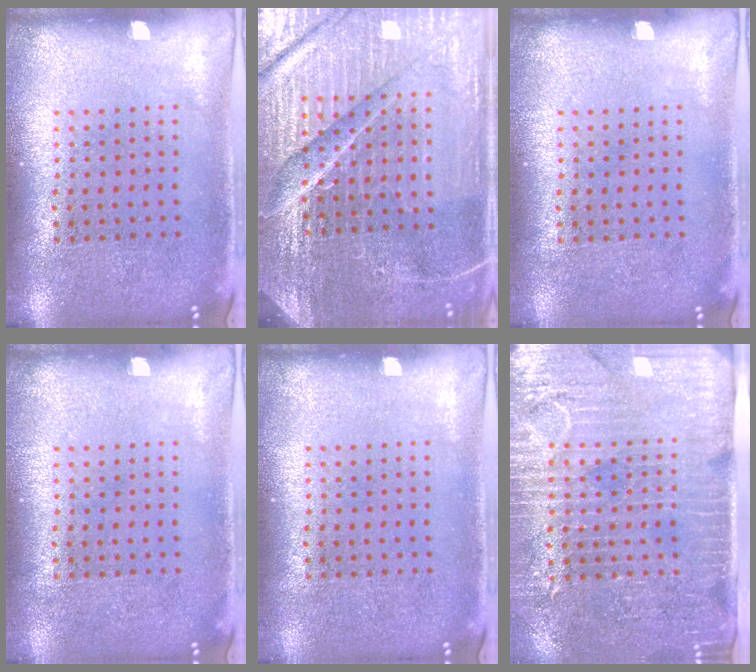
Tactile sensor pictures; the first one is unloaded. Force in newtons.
{"total": 6.0, "press": 5.4, "slide": 2.6}
{"total": 0.0}
{"total": 0.0}
{"total": 0.0}
{"total": 3.6, "press": 3.3, "slide": 1.4}